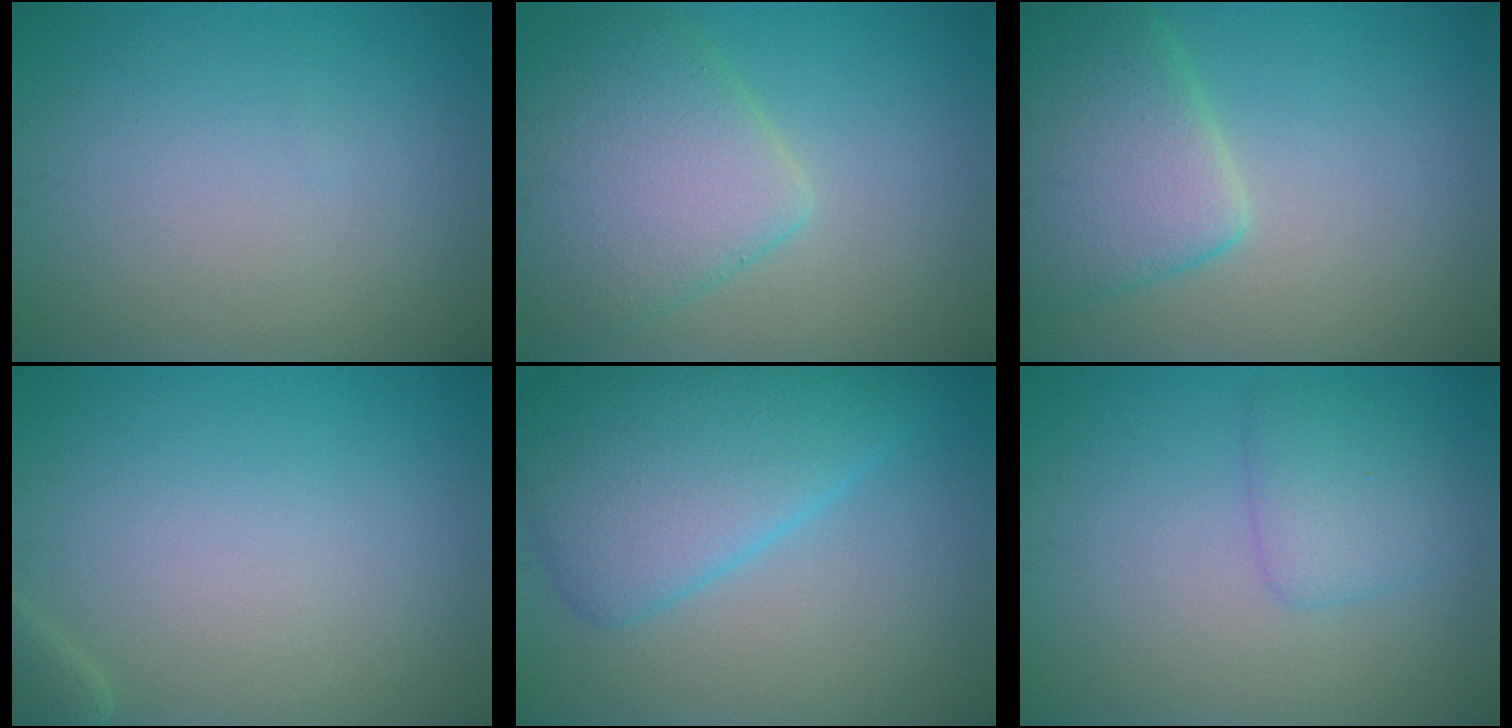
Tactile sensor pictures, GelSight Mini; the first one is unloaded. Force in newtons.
{"total": 6.7, "press": 6.7, "slide": 0.3}
{"total": 6.4, "press": 6.4, "slide": 0.3}
{"total": 1.1, "press": 1.1, "slide": 0.1}
{"total": 7.1, "press": 7.1, "slide": 0.3}
{"total": 2.5, "press": 2.5, "slide": 0.1}